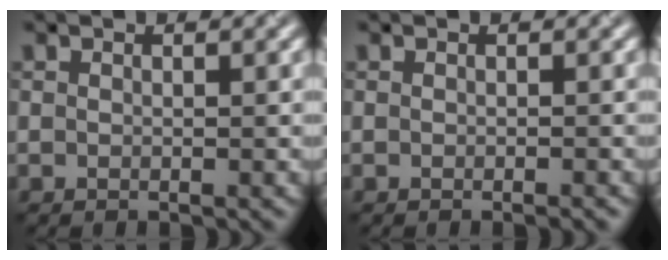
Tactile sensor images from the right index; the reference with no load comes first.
{"total": 1.0, "force": [-0.4, 0.4, 0.8], "torque": [-0.004, 0.000, -0.003]}